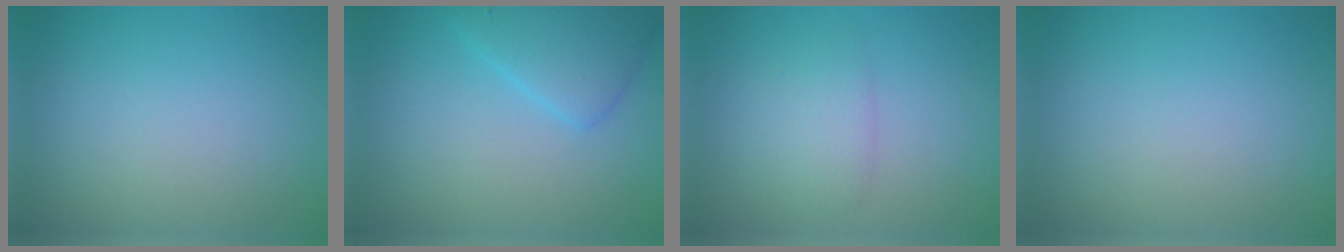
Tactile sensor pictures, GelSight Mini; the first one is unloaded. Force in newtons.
{"total": 3.3, "press": 3.3, "slide": 0.0}
{"total": 2.1, "press": 2.1, "slide": 0.1}
{"total": 0.0}